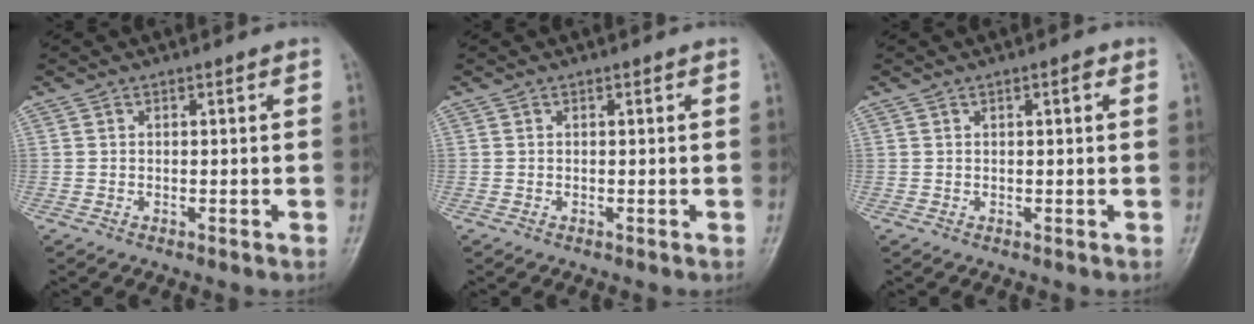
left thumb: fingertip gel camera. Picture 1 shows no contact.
{"total": 0.0}
{"total": 1.4, "force": [0.5, 0.5, 1.2], "torque": [-0.017, 0.002, 0.005]}